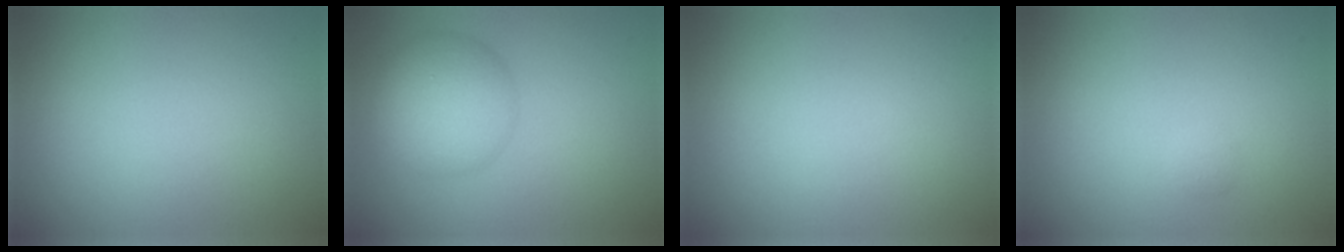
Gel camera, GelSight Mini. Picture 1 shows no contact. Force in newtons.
{"total": 6.1, "press": 6.1, "slide": 0.2}
{"total": 0.0}
{"total": 0.6, "press": 0.6, "slide": 0.0}